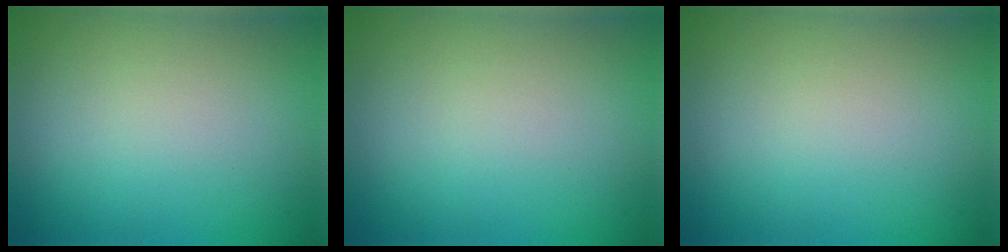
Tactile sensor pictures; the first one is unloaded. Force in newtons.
{"total": 0.0}
{"total": 0.0}